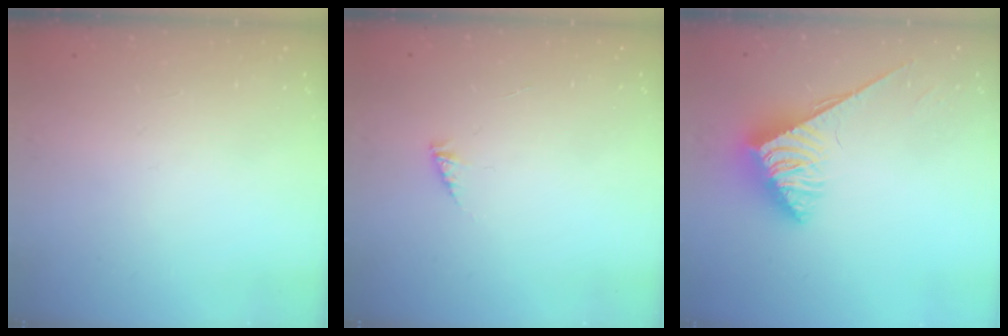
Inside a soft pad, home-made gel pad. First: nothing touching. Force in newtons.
{"total": 2.5, "press": 2.5, "slide": 0.2}
{"total": 3.8, "press": 3.8, "slide": 0.6}